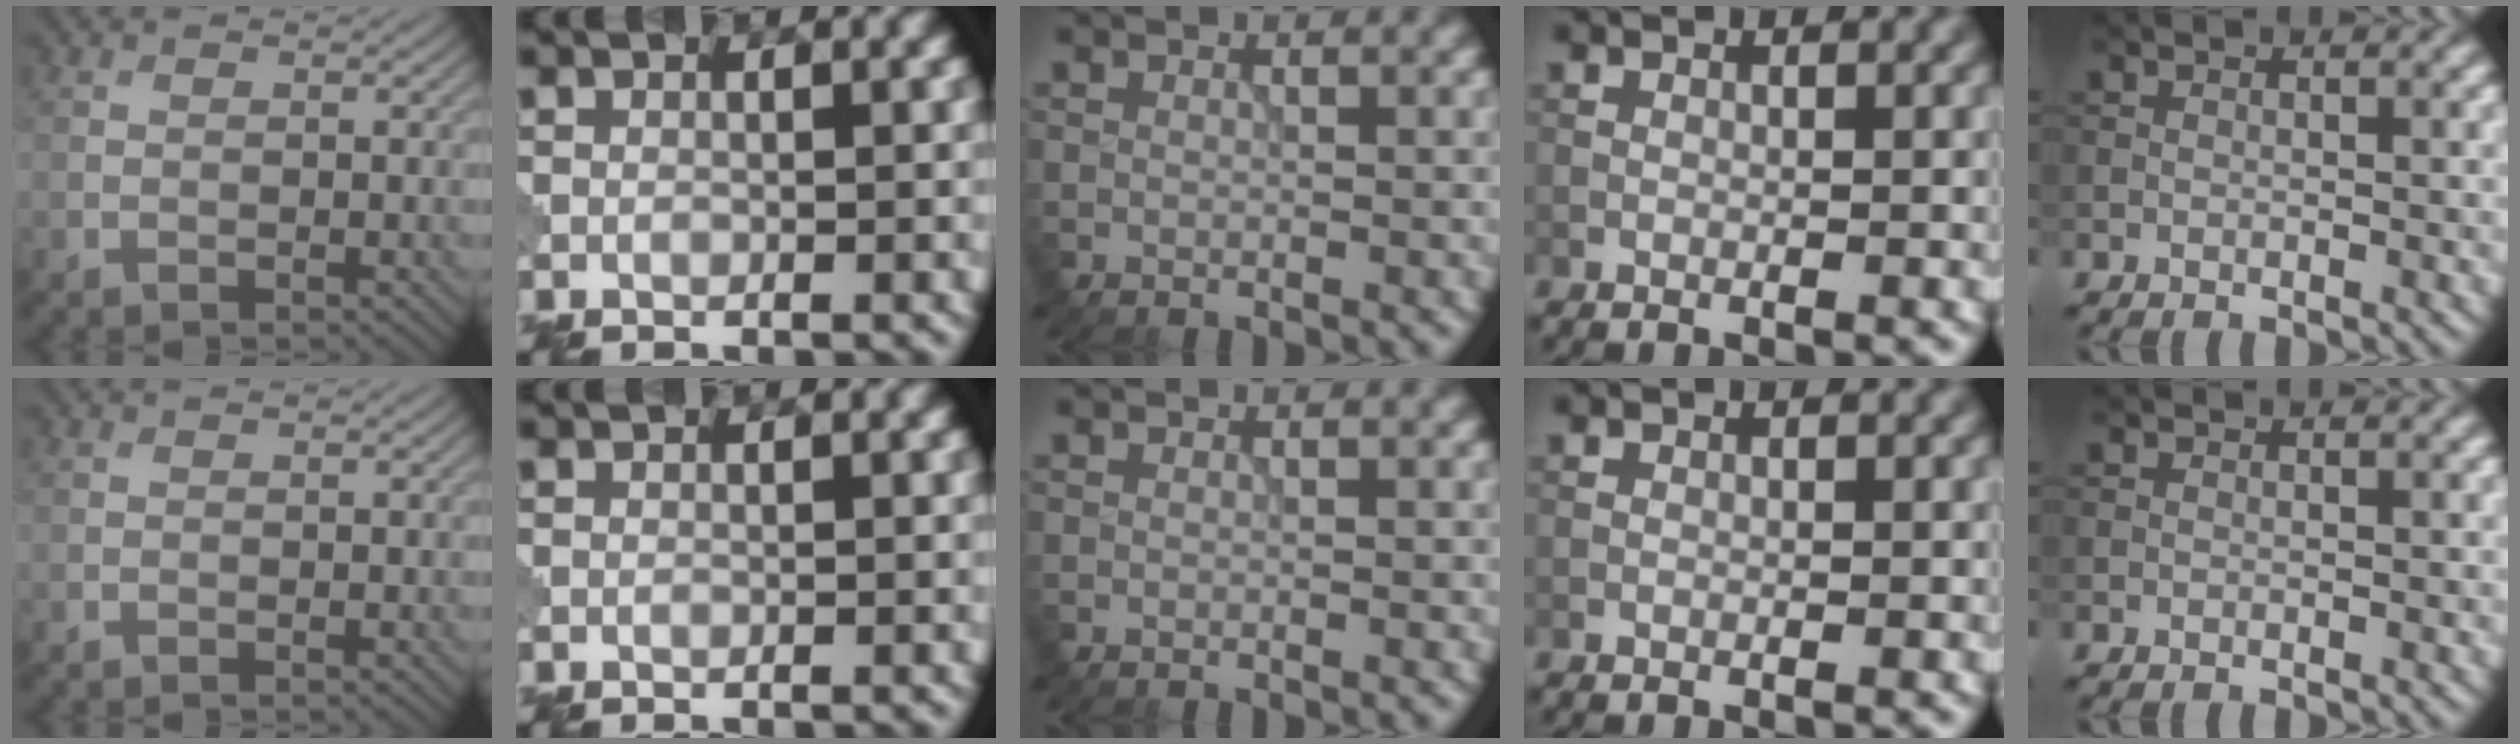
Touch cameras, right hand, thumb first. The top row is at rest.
{}